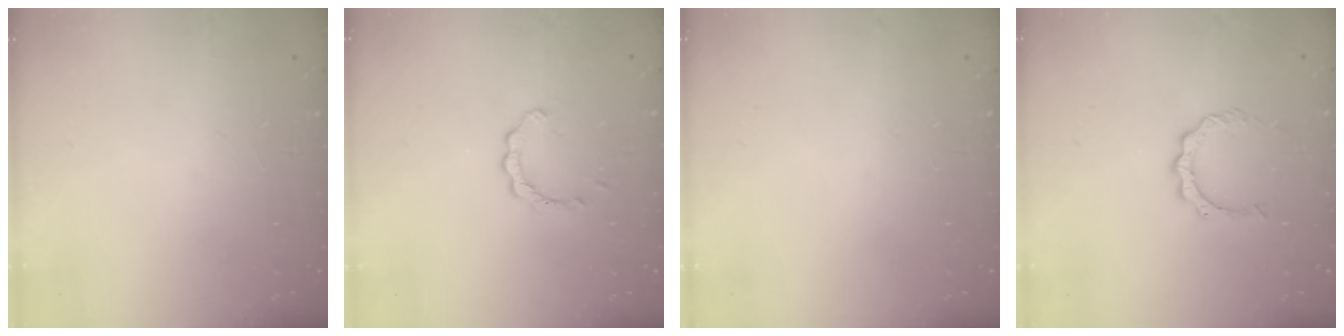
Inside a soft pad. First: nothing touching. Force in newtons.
{"total": 2.2, "press": 2.2, "slide": 0.1}
{"total": 1.6, "press": 1.6, "slide": 0.1}
{"total": 5.3, "press": 5.3, "slide": 0.4}